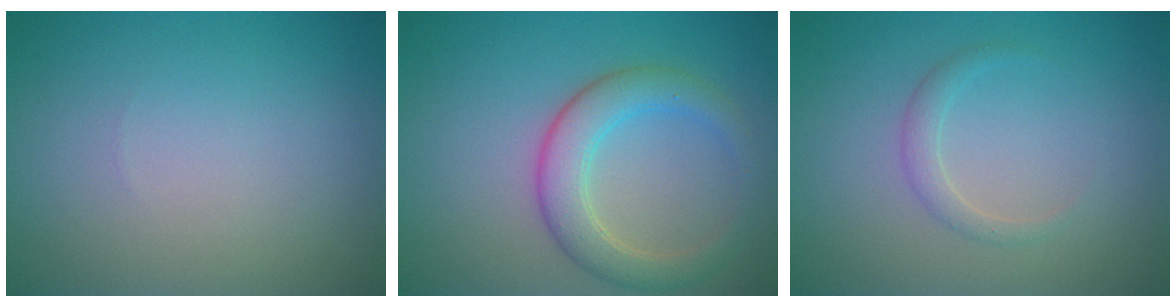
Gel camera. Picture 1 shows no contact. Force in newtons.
{"total": 4.3, "press": 4.3, "slide": 0.2}
{"total": 1.4, "press": 1.4, "slide": 0.1}